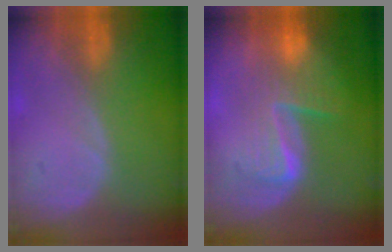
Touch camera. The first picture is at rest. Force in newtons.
{"total": 6.3, "press": 6.2, "slide": 1.5}